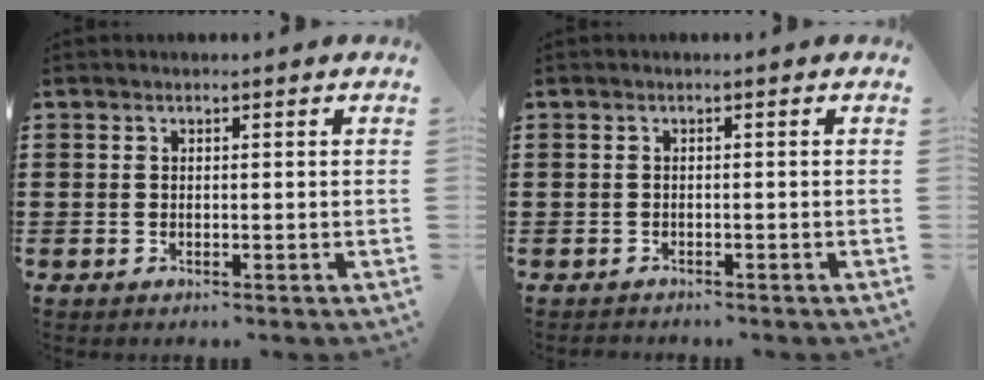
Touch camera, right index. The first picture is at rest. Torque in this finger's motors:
{"motor_torque": [-1.26, 0.88, -1.05, -0.21]}